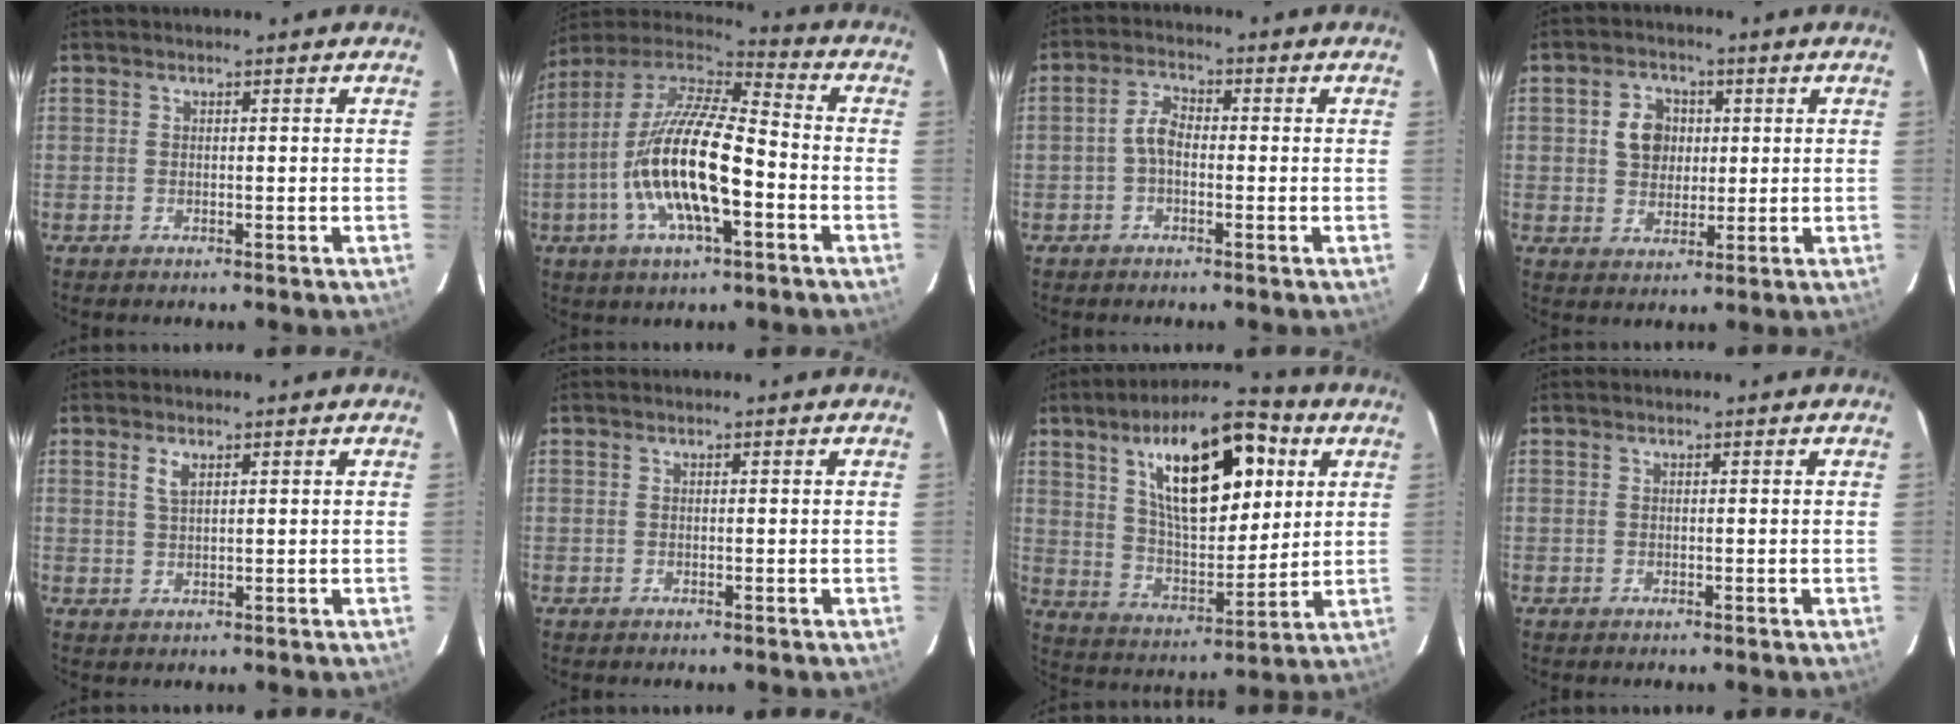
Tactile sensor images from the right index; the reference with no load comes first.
{"total": 19.8, "force": [-5.5, 6.2, 18.0], "torque": [-0.344, -0.016, -0.108]}
{"total": 3.5, "force": [-0.9, 2.0, 2.7], "torque": [-0.056, 0.014, -0.019]}
{"total": 6.4, "force": [1.2, 5.4, 3.3], "torque": [-0.060, 0.018, 0.026]}
{"total": 2.3, "force": [1.2, 1.0, 1.7], "torque": [-0.034, 0.002, 0.022]}
{"total": 0.0}
{"total": 20.7, "force": [8.5, 8.9, 16.6], "torque": [-0.277, 0.026, 0.149]}
{"total": 0.0}